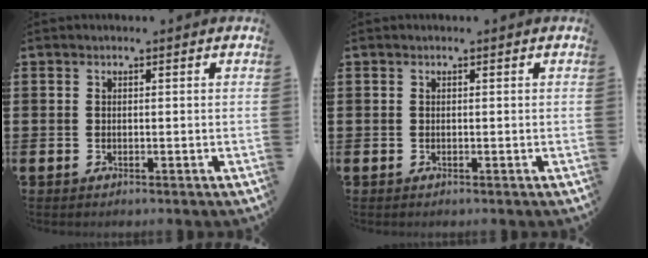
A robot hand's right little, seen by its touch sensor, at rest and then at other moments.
{"total": 0.0}